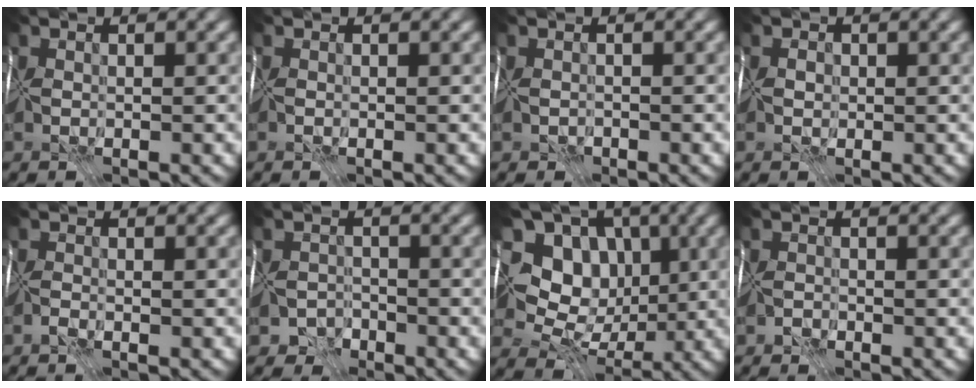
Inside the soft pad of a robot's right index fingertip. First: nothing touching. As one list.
[{"total": 0.0}, {"total": 1.7, "force": [-1.3, 1.0, 0.3], "torque": [-0.005, -0.006, -0.020]}, {"total": 1.7, "force": [0.1, 1.4, 0.9], "torque": [-0.004, 0.010, -0.007]}, {"total": 1.6, "force": [-1.2, -0.8, -0.6], "torque": [0.021, -0.002, -0.027]}, {"total": 5.1, "force": [-4.2, 2.9, 0.3], "torque": [0.029, -0.025, -0.077]}, {"total": 6.8, "force": [1.9, 5.5, 3.6], "torque": [-0.037, -0.002, 0.019]}, {"total": 2.5, "force": [-2.5, 0.6, -0.1], "torque": [0.019, -0.008, -0.040]}]